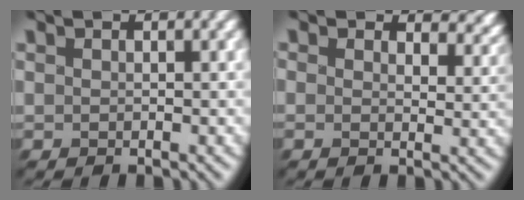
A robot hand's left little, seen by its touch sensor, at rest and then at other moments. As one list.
[{"total": 5.1, "force": [3.9, 2.3, 2.2], "torque": [-0.045, -0.005, 0.043]}]